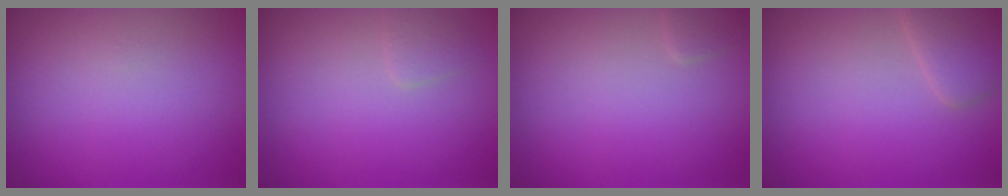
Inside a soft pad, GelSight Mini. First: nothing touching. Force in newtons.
{"total": 1.0, "press": 1.0, "slide": 0.0}
{"total": 0.8, "press": 0.8, "slide": 0.0}
{"total": 2.3, "press": 2.3, "slide": 0.1}